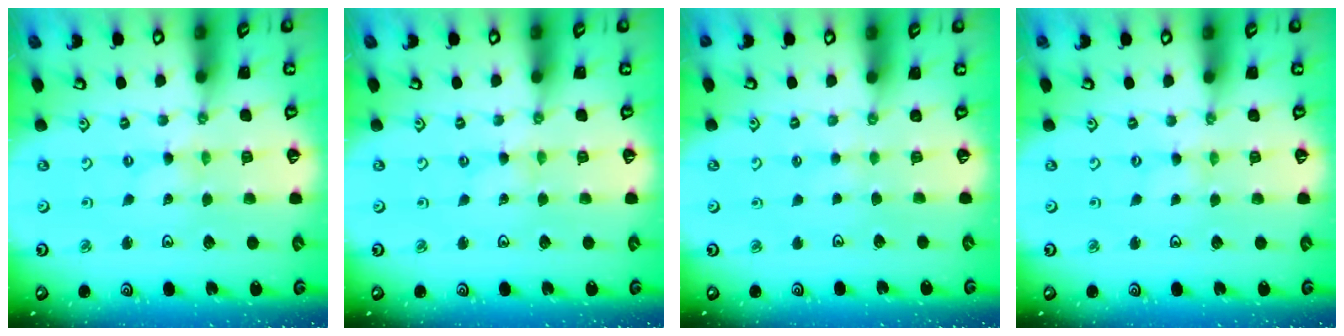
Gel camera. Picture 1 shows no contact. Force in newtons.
{"total": 0.0}
{"total": 1.1, "press": 1.1, "slide": 0.3}
{"total": 0.0}